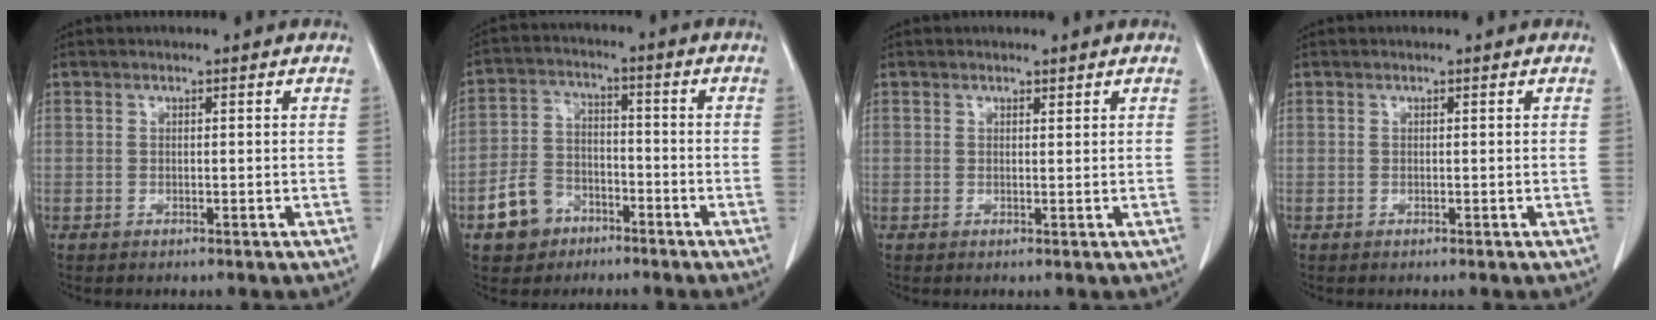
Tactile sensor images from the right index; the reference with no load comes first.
{"total": 7.8, "force": [-4.4, 5.9, 2.7], "torque": [-0.064, 0.017, -0.072]}
{"total": 0.6, "force": [0.6, 0.1, 0.1], "torque": [-0.005, -0.003, 0.009]}
{"total": 0.0}